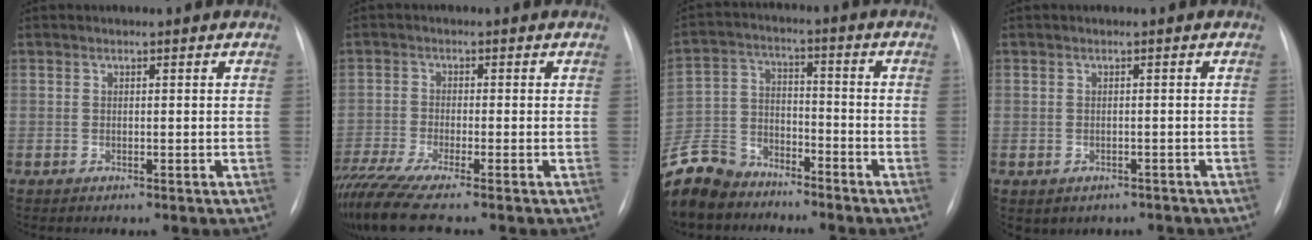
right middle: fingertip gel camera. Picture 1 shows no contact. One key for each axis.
{"total": 8.4, "fx": -6.8, "fy": -0.4, "fz": 4.9, "tx": -0.094, "ty": -0.026, "tz": -0.123}
{"total": 13.3, "fx": -11.4, "fy": 5.9, "fz": 3.4, "tx": -0.087, "ty": 0.004, "tz": -0.214}
{"total": 4.6, "fx": -3.4, "fy": 3.0, "fz": 1.0, "tx": -0.009, "ty": 0.014, "tz": -0.036}